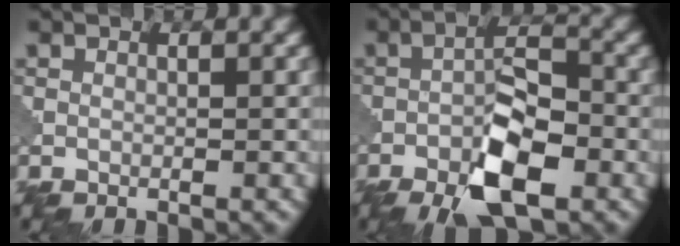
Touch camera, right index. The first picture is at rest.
{"total": 7.7, "force": [-4.0, 2.7, 6.0], "torque": [-0.093, 0.006, -0.077]}